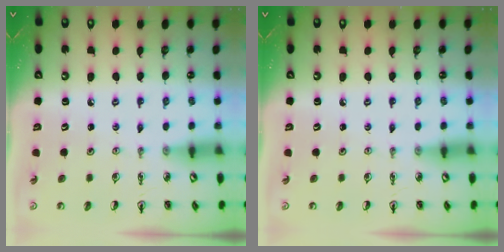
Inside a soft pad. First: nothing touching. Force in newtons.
{"total": 0.0}